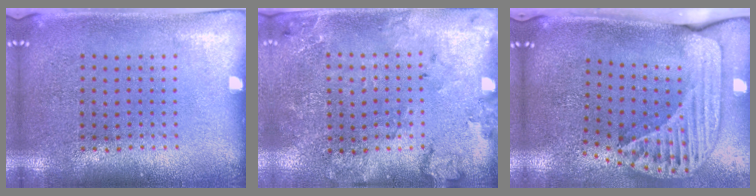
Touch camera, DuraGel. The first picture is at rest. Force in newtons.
{"total": 1.7, "press": 1.6, "slide": 0.5}
{"total": 2.6, "press": 1.8, "slide": 1.8}